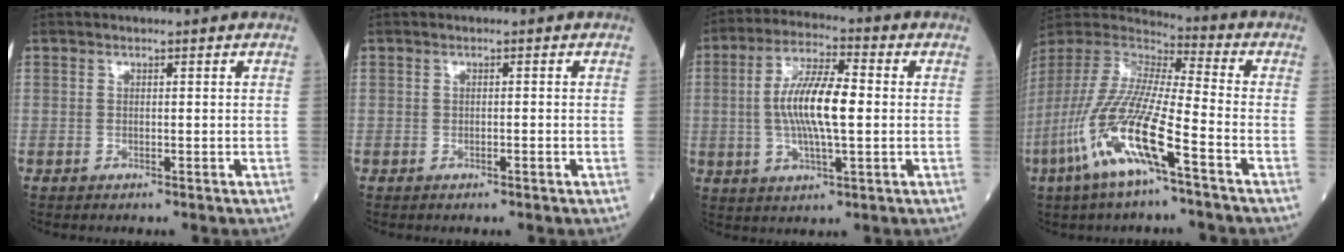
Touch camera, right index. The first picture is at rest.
{"total": 0.5, "force": [-0.3, -0.1, 0.4], "torque": [-0.011, 0.000, -0.003]}
{"total": 10.9, "force": [0.0, 2.3, 10.6], "torque": [-0.208, 0.008, -0.003]}
{"total": 16.9, "force": [-7.8, 1.3, 14.9], "torque": [-0.329, -0.031, -0.157]}